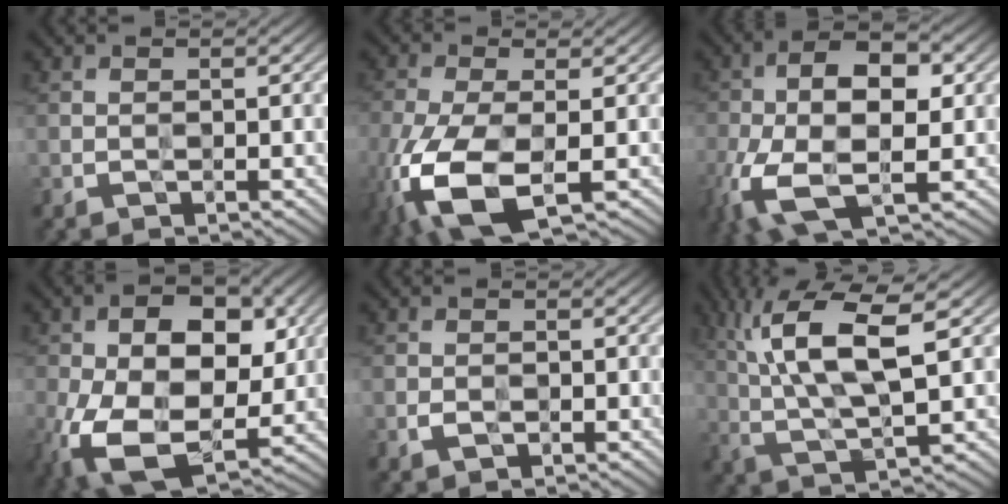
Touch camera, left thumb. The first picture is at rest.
{"total": 11.7, "force": [-4.7, 4.9, 9.5], "torque": [-0.244, -0.030, -0.086]}
{"total": 13.2, "force": [-2.9, 6.6, 11.1], "torque": [-0.253, -0.013, -0.062]}
{"total": 15.4, "force": [-2.0, 9.5, 11.9], "torque": [-0.236, -0.020, -0.038]}
{"total": 1.2, "force": [-0.6, 0.8, 0.7], "torque": [-0.015, -0.001, -0.011]}
{"total": 11.9, "force": [3.8, 3.6, 10.7], "torque": [-0.225, 0.010, 0.076]}